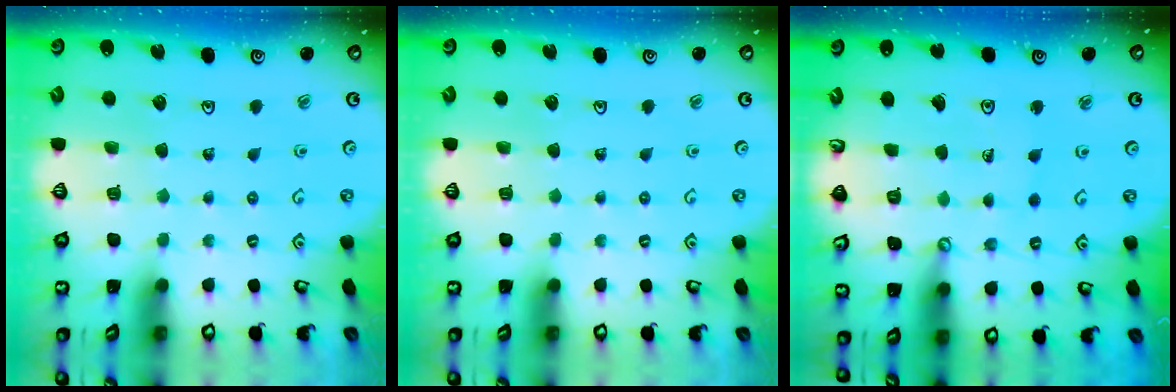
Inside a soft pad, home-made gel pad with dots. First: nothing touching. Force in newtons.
{"total": 0.0}
{"total": 8.5, "press": 8.5, "slide": 0.7}